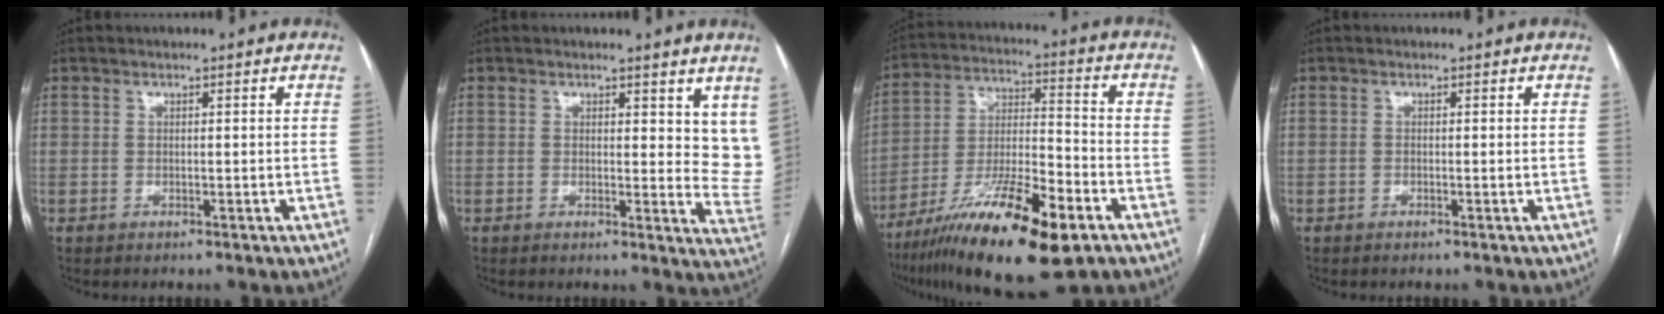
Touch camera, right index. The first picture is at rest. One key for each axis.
{"total": 7.7, "fx": 5.6, "fy": 3.6, "fz": 3.8, "tx": -0.030, "ty": -0.028, "tz": 0.054}
{"total": 20.3, "fx": -11.8, "fy": 3.6, "fz": 16.1, "tx": -0.282, "ty": -0.030, "tz": -0.202}
{"total": 0.0}